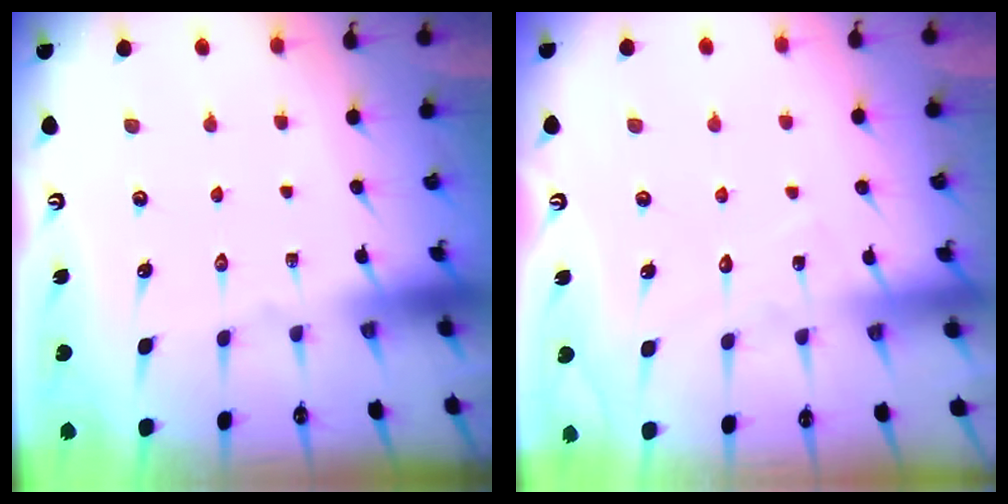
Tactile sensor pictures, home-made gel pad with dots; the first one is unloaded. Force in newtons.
{"total": 6.3, "press": 6.3, "slide": 0.5}